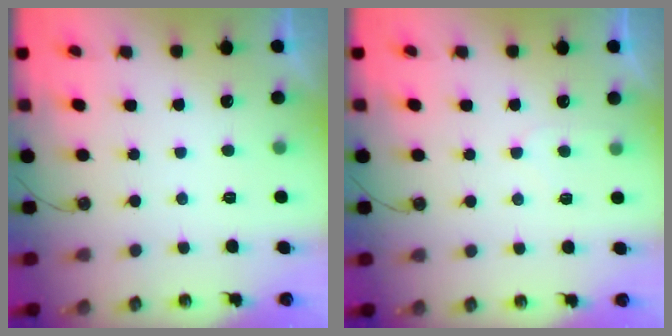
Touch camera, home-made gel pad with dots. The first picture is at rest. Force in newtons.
{"total": 3.5, "press": 3.4, "slide": 0.5}